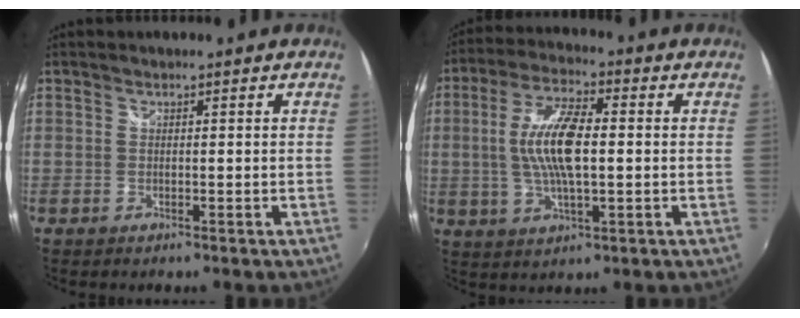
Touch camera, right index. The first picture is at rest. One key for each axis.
{"total": 11.5, "fx": 0.3, "fy": 3.8, "fz": 10.9, "tx": -0.216, "ty": 0.006, "tz": 0.004}